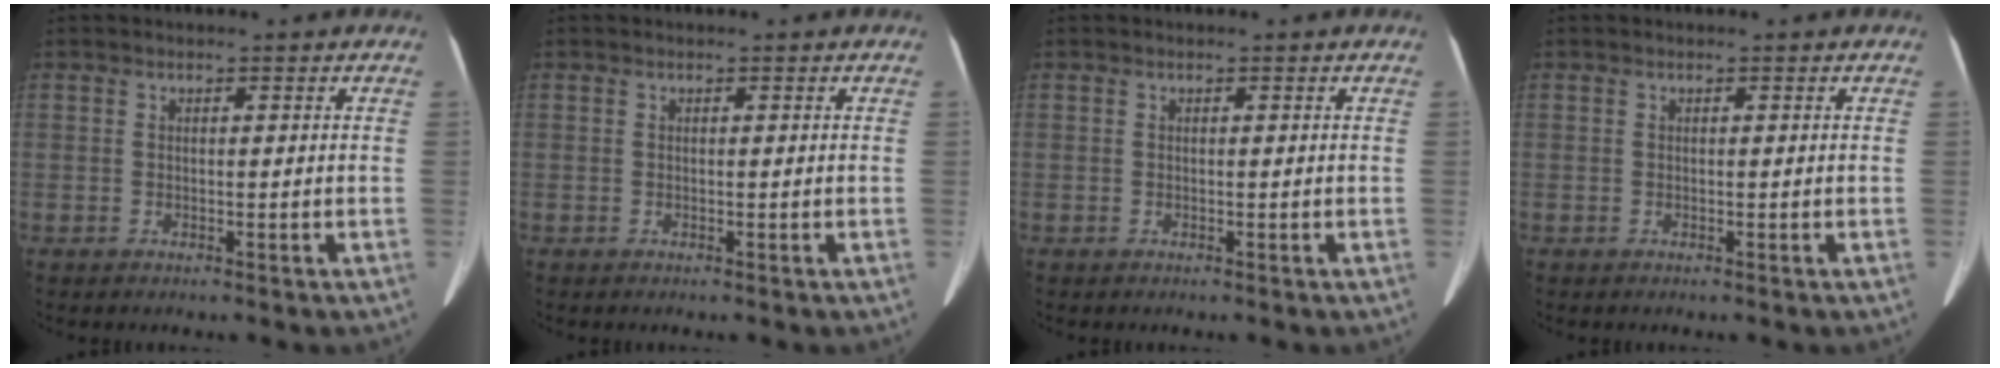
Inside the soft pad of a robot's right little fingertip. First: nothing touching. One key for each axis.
{"total": 0.0}
{"total": 0.0}
{"total": 0.0}